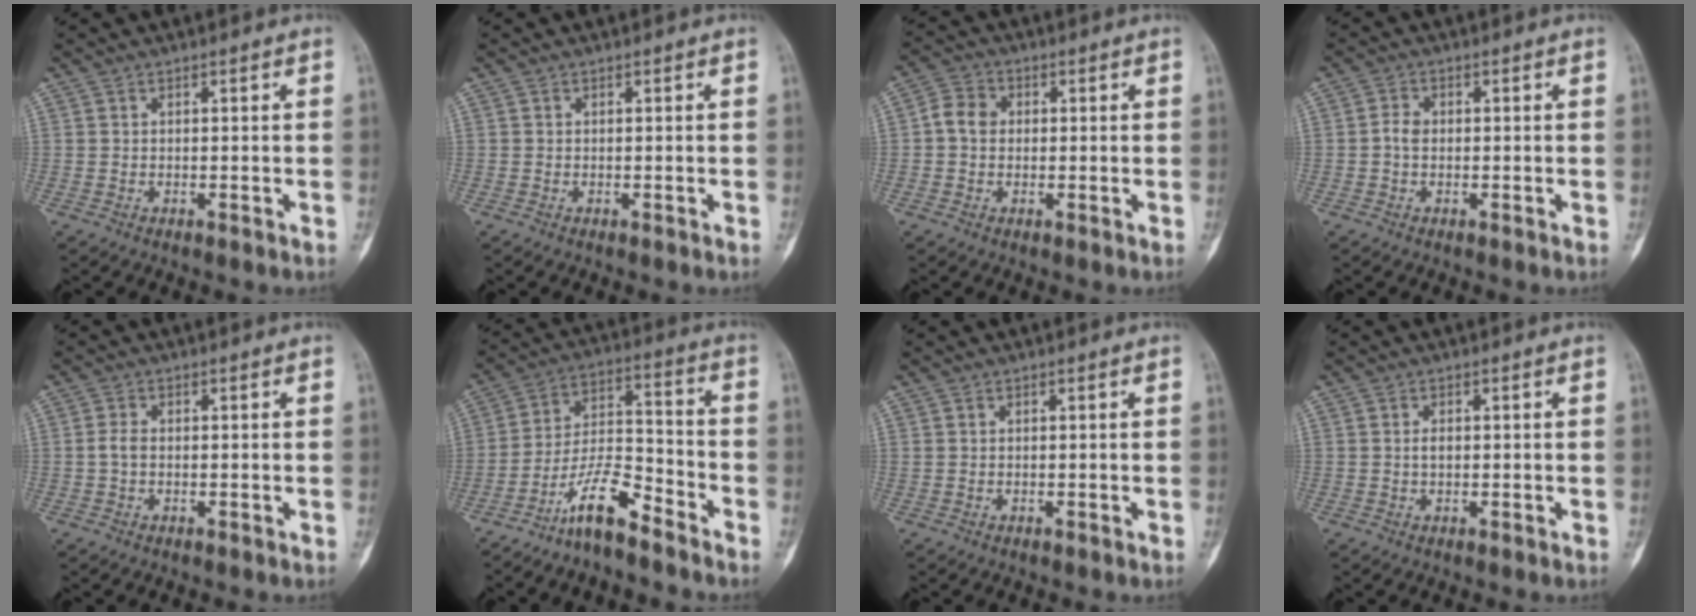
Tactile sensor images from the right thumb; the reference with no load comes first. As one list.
[{"total": 0.0}, {"total": 4.6, "force": [0.1, 3.8, 2.5], "torque": [-0.038, 0.012, -0.007]}, {"total": 2.2, "force": [-0.2, 1.6, 1.4], "torque": [-0.023, 0.006, -0.007]}, {"total": 1.8, "force": [-0.3, 1.1, 1.4], "torque": [-0.031, 0.003, -0.009]}, {"total": 10.6, "force": [-7.9, 2.8, 6.4], "torque": [-0.121, 0.076, -0.152]}, {"total": 0.0}, {"total": 1.3, "force": [0.0, 0.7, 1.0], "torque": [-0.017, 0.002, -0.001]}]